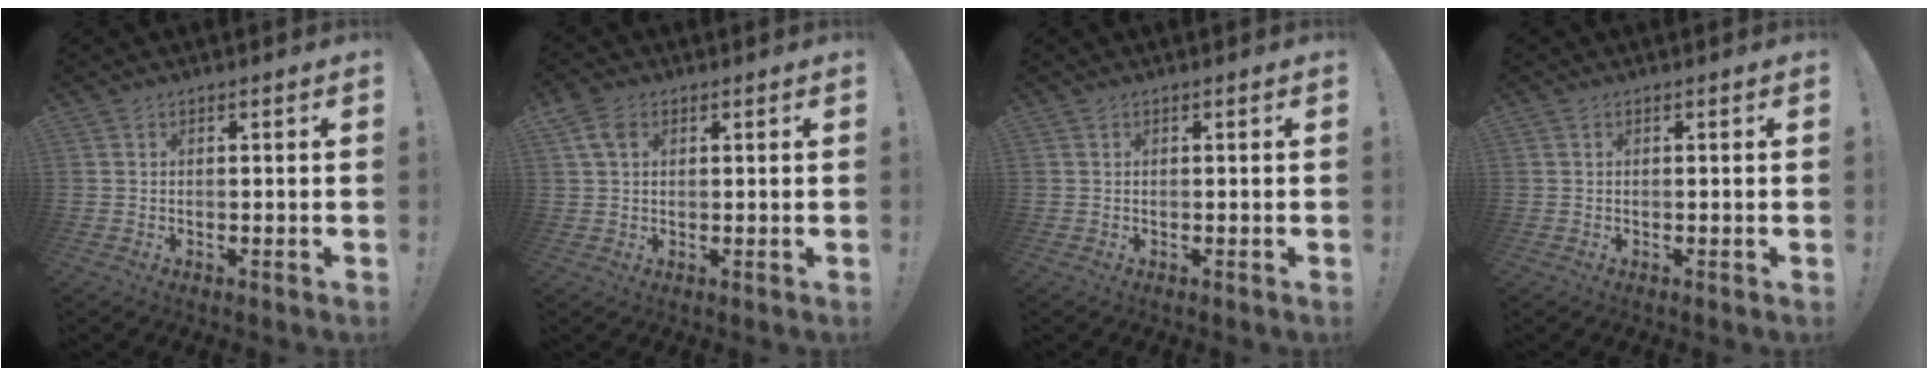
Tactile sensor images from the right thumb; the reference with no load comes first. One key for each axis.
{"total": 5.1, "fx": 2.2, "fy": 3.3, "fz": 3.1, "tx": -0.058, "ty": 0.002, "tz": 0.045}
{"total": 0.0}
{"total": 0.0}